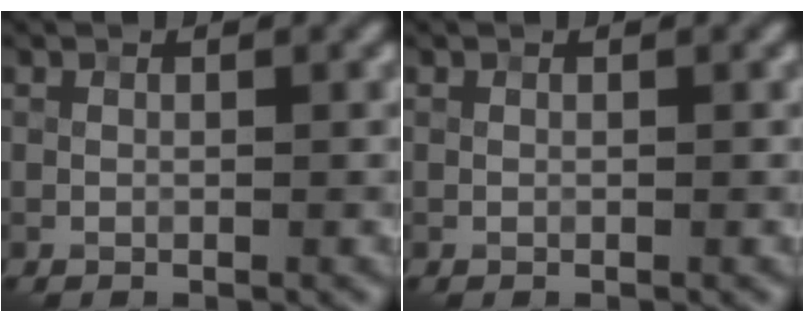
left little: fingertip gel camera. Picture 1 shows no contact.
{"total": 0.0}